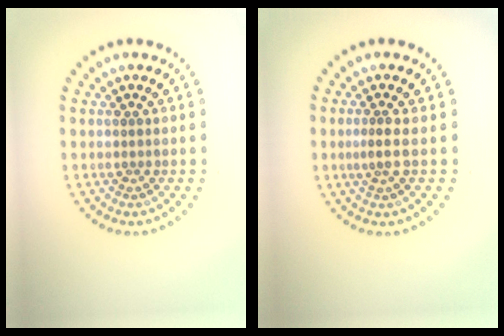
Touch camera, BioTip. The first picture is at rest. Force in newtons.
{"total": 1.6, "press": 1.2, "slide": 1.1}